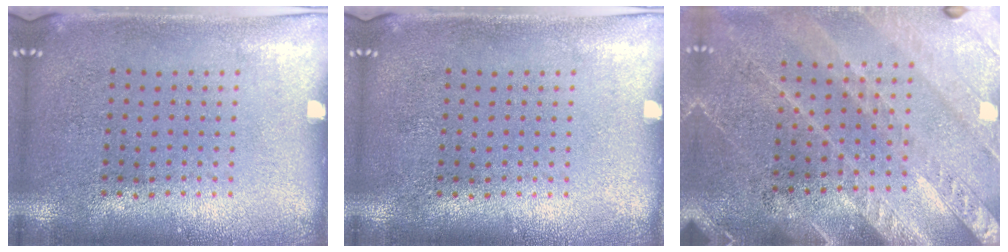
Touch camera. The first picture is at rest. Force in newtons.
{"total": 0.0}
{"total": 2.9, "press": 2.6, "slide": 1.4}